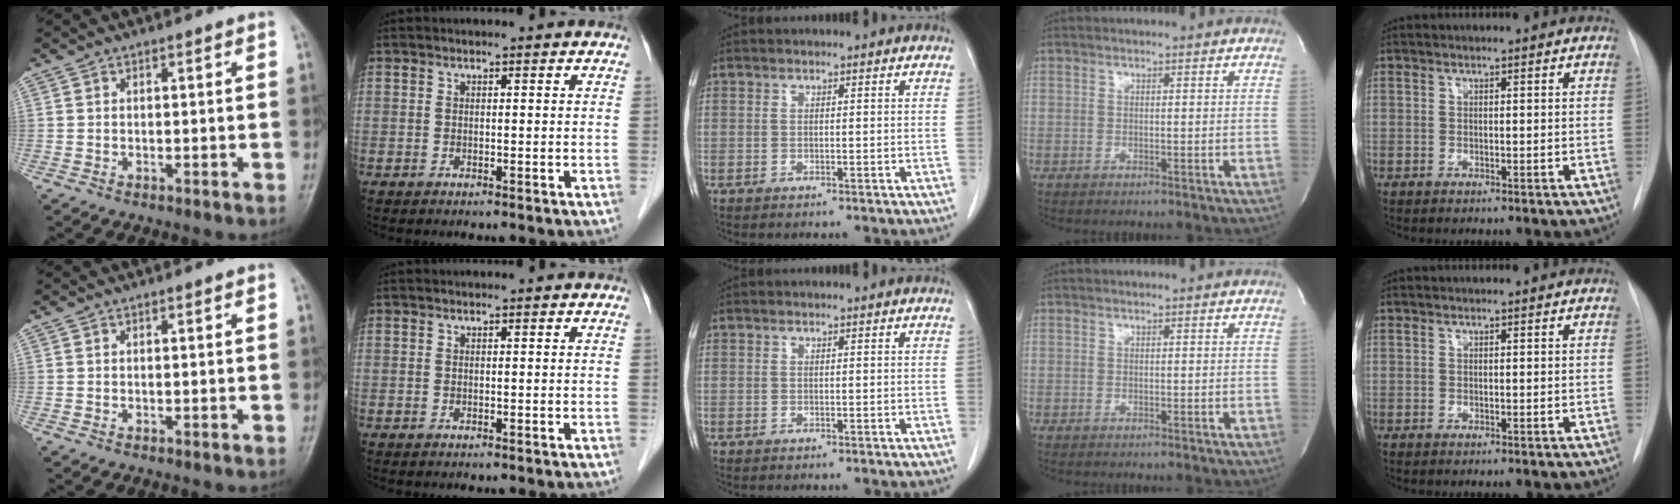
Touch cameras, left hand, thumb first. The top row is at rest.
{}